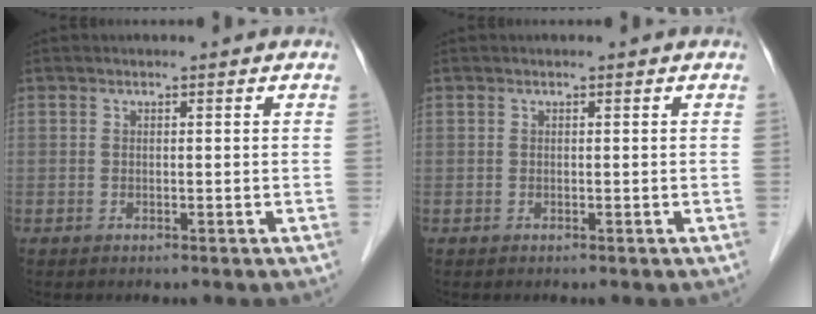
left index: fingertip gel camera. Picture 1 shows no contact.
{"total": 0.0}